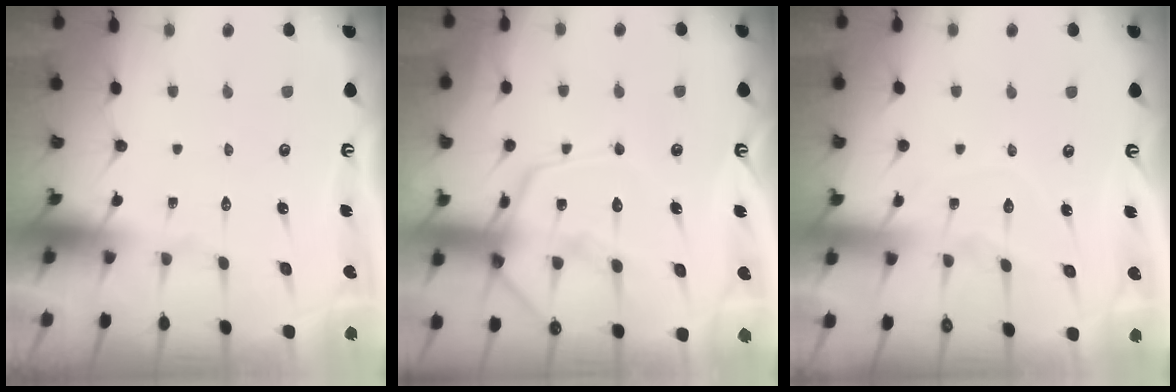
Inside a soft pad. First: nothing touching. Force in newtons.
{"total": 12.1, "press": 12.1, "slide": 1.1}
{"total": 7.0, "press": 7.0, "slide": 0.2}